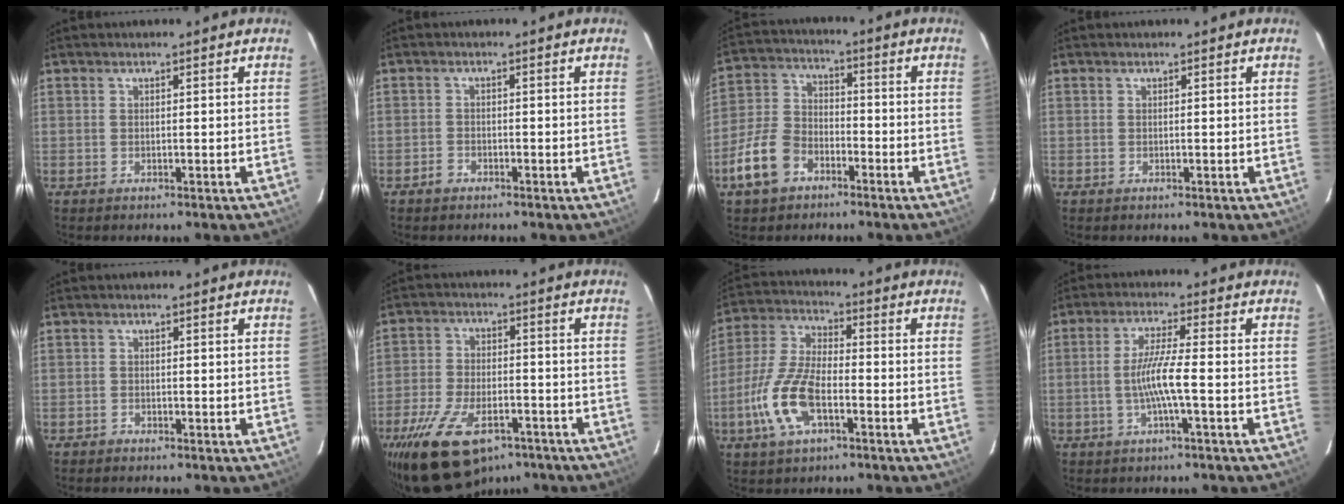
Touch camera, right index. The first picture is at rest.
{"total": 1.8, "force": [-1.4, 1.1, 0.4], "torque": [-0.011, 0.003, -0.027]}
{"total": 10.7, "force": [-6.1, 6.9, 5.5], "torque": [-0.130, 0.018, -0.115]}
{"total": 0.0}
{"total": 0.8, "force": [-0.8, 0.3, -0.1], "torque": [-0.005, 0.003, -0.014]}
{"total": 18.0, "force": [-11.6, 8.8, 10.6], "torque": [-0.228, -0.025, -0.195]}
{"total": 12.8, "force": [-4.9, 5.5, 10.4], "torque": [-0.232, 0.000, -0.095]}
{"total": 6.2, "force": [-1.8, -0.6, 5.9], "torque": [-0.118, -0.002, -0.033]}